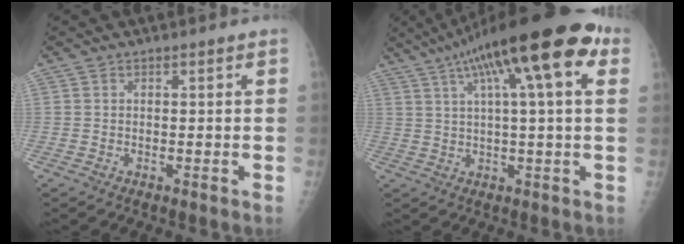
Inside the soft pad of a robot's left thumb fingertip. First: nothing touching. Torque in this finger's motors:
{"motor_torque": [1.31, 0.19, 1.89, -0.89, 0.24]}